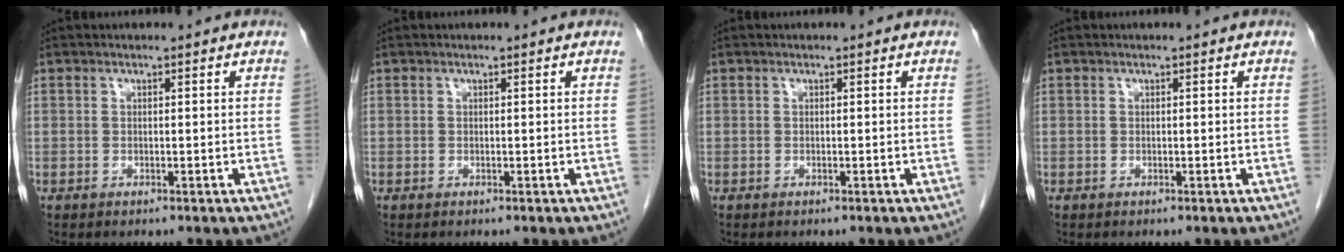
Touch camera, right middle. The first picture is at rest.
{"total": 0.0}
{"total": 0.0}
{"total": 0.0}